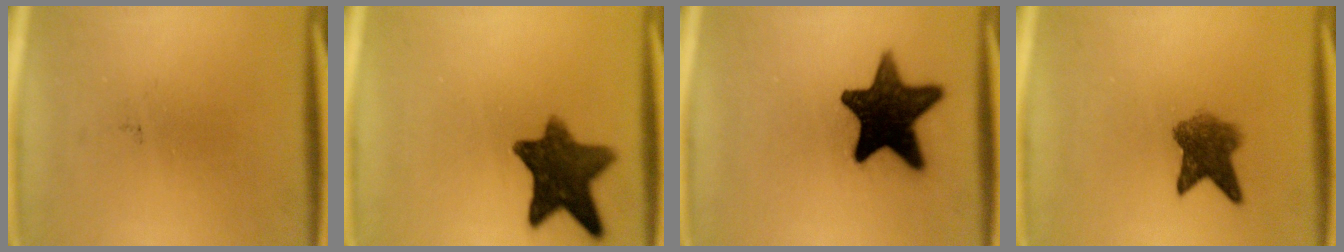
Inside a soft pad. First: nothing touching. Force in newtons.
{"total": 10.8}
{"total": 15.8}
{"total": 5.7}